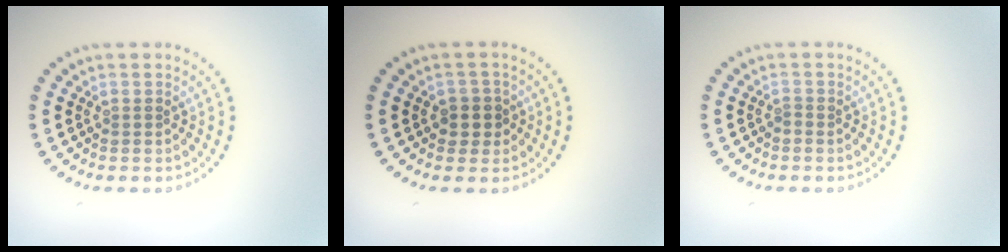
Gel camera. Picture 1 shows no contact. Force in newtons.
{"total": 2.0, "press": 1.8, "slide": 0.8}
{"total": 0.5, "press": 0.1, "slide": 0.5}